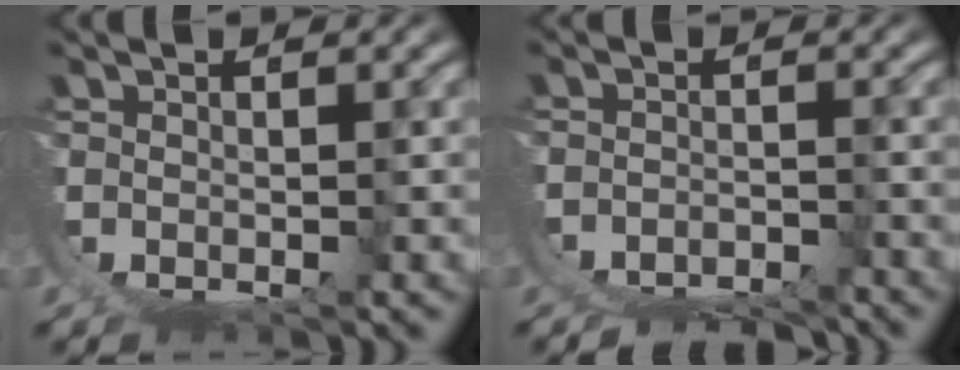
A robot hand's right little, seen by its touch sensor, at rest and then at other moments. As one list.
[{"total": 5.8, "force": [-5.6, 0.9, 1.2], "torque": [-0.016, -0.030, -0.082]}]